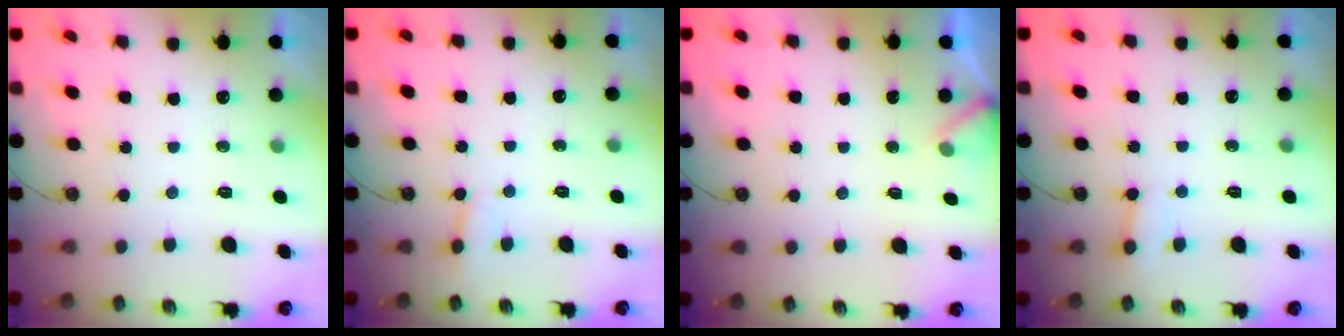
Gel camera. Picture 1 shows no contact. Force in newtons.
{"total": 3.7, "press": 3.6, "slide": 0.5}
{"total": 4.4, "press": 4.4, "slide": 0.2}
{"total": 3.0, "press": 3.0, "slide": 0.3}